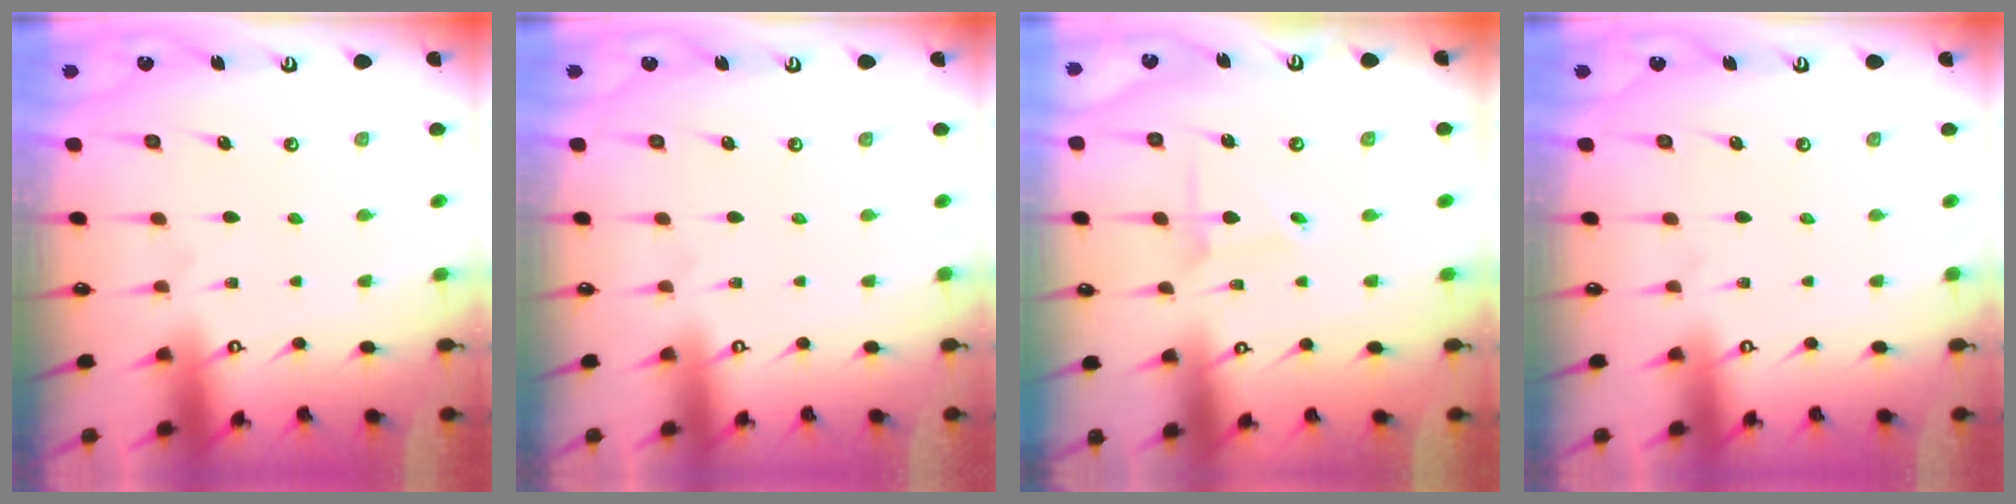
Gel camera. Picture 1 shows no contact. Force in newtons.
{"total": 0.0}
{"total": 2.0, "press": 2.0, "slide": 0.3}
{"total": 0.0}